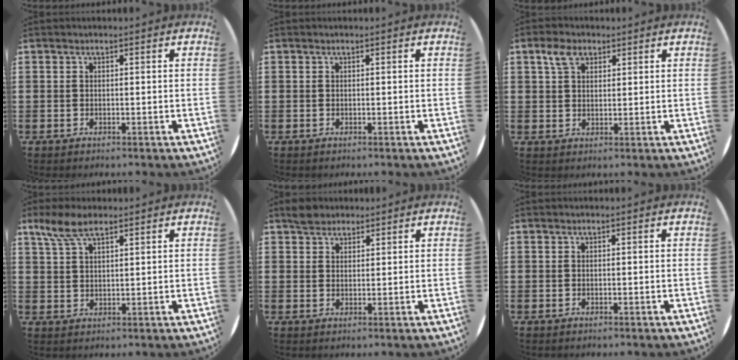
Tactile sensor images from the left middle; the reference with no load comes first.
{"total": 0.0}
{"total": 3.5, "force": [2.2, 2.1, 1.7], "torque": [-0.031, 0.004, 0.040]}
{"total": 5.2, "force": [3.7, 1.8, 3.2], "torque": [-0.071, 0.004, 0.066]}
{"total": 2.6, "force": [2.3, 1.1, 0.2], "torque": [-0.001, 0.005, 0.044]}
{"total": 0.0}